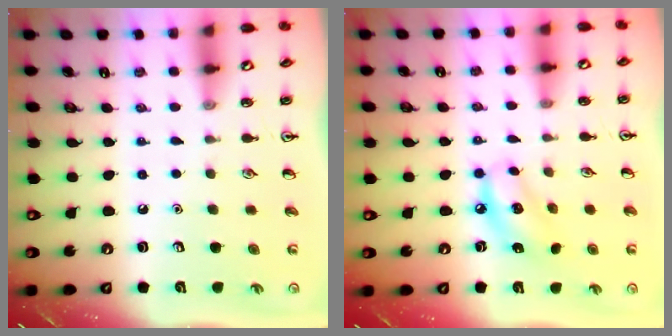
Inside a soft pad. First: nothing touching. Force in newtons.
{"total": 8.3, "press": 8.1, "slide": 2.0}